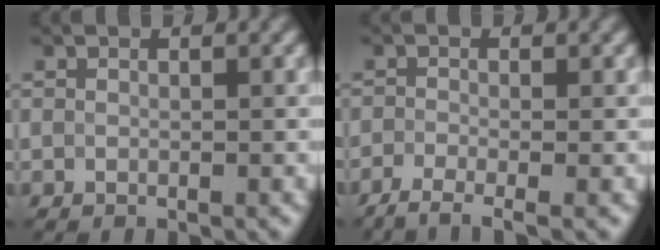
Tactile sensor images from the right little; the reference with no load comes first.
{"total": 3.2, "force": [-2.8, 0.4, 1.5], "torque": [-0.021, -0.007, -0.051]}